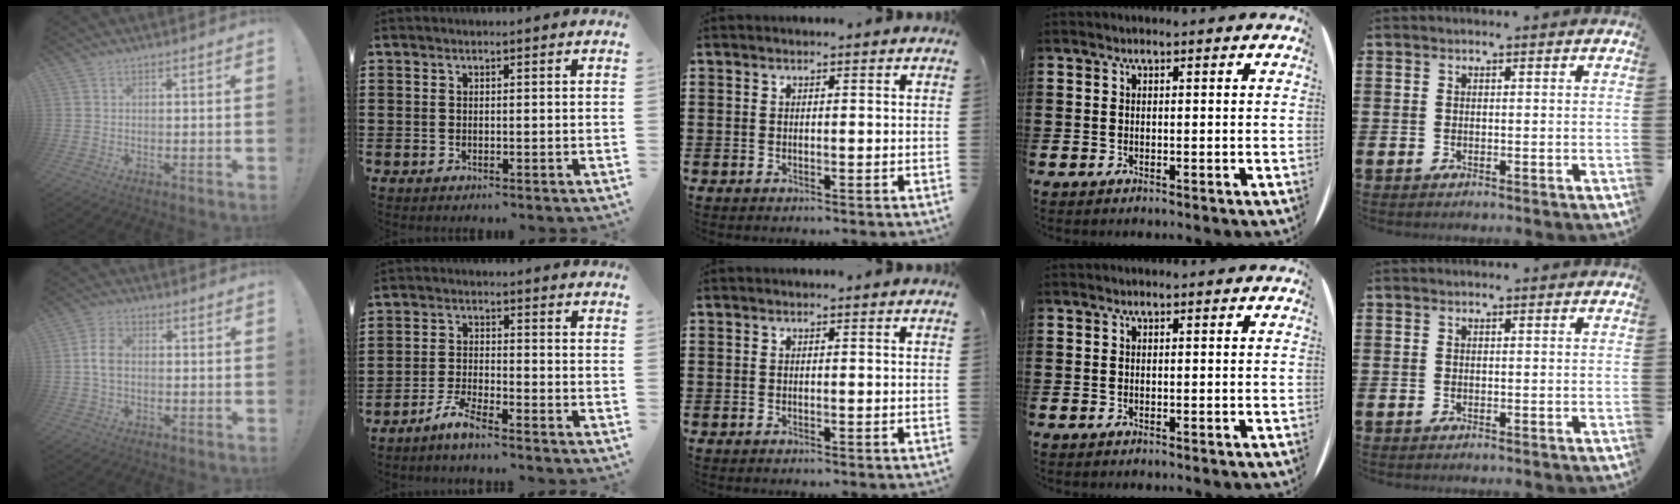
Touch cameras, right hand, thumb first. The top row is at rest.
{"thumb": {"total": 6.0, "force": [-0.3, 3.9, 4.6], "torque": [-0.085, 0.010, -0.005]}, "index": {"total": 3.9, "force": [-3.5, 0.0, 1.7], "torque": [-0.053, -0.005, -0.072]}}